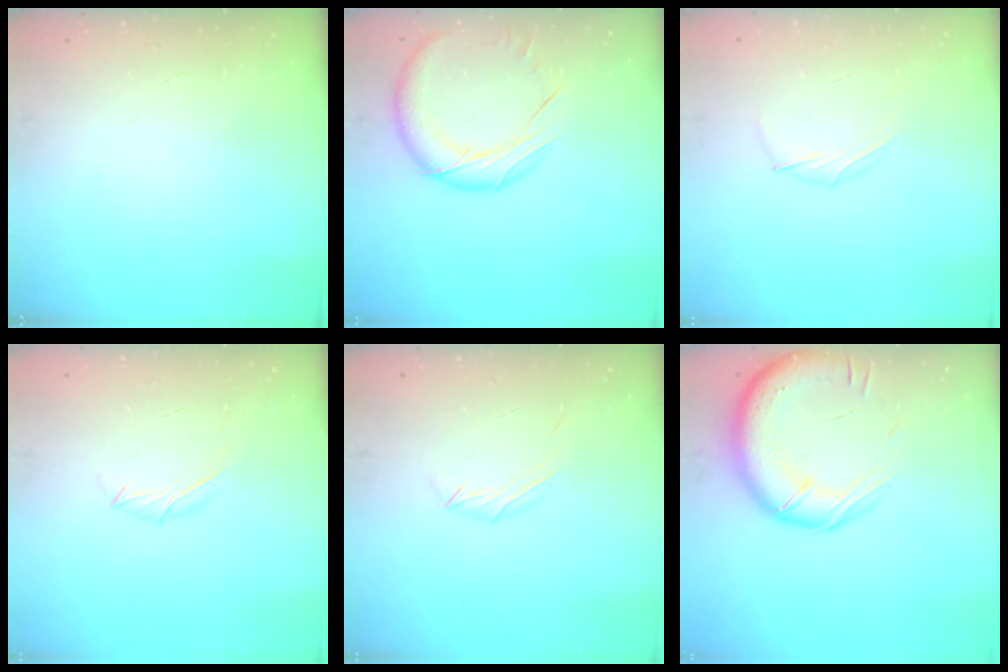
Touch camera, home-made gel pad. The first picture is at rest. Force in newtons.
{"total": 13.3, "press": 13.2, "slide": 1.0}
{"total": 5.7, "press": 5.6, "slide": 0.7}
{"total": 6.0, "press": 5.9, "slide": 1.0}
{"total": 4.5, "press": 4.4, "slide": 0.9}
{"total": 18.4, "press": 18.0, "slide": 3.7}